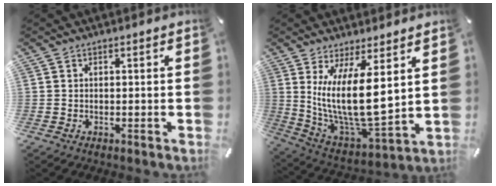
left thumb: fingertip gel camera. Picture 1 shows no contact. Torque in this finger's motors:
{"motor_torque": [1.30, 2.77, 1.52, -1.25, 0.35]}